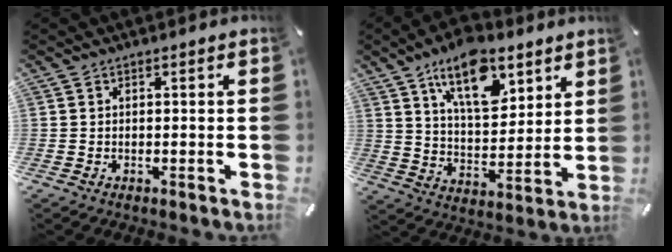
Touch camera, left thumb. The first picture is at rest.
{"total": 15.4, "force": [9.3, 8.1, 9.3], "torque": [-0.149, -0.037, 0.163]}